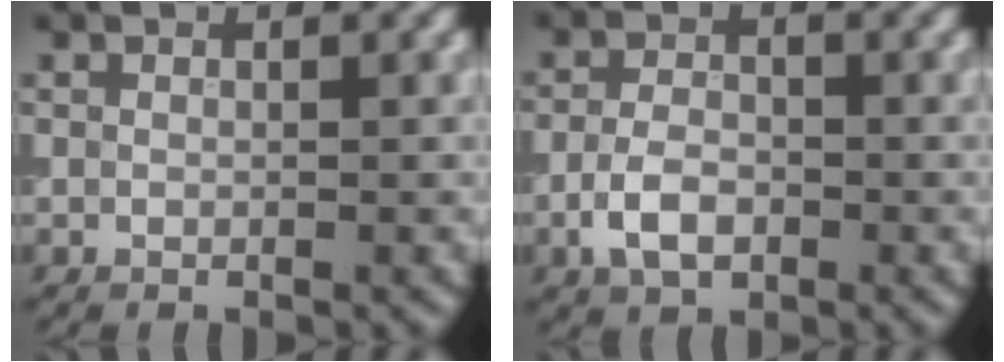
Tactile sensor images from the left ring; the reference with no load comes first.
{"total": 3.4, "force": [-1.4, 2.0, 2.4], "torque": [-0.045, 0.002, -0.032]}